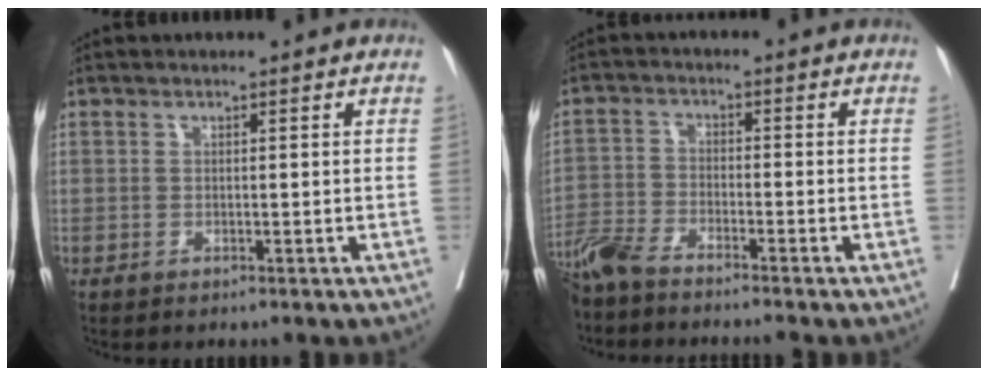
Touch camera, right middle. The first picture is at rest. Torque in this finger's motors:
{"motor_torque": [-0.07, -0.29, 0.22, 0.05]}